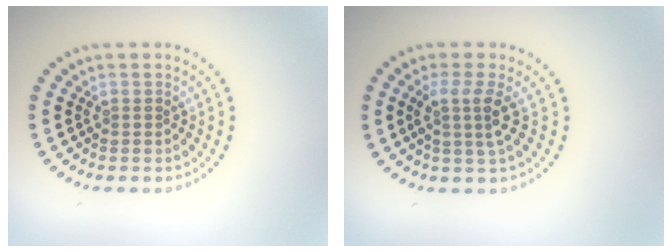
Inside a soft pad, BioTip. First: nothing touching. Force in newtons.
{"total": 2.7, "press": 2.0, "slide": 1.9}